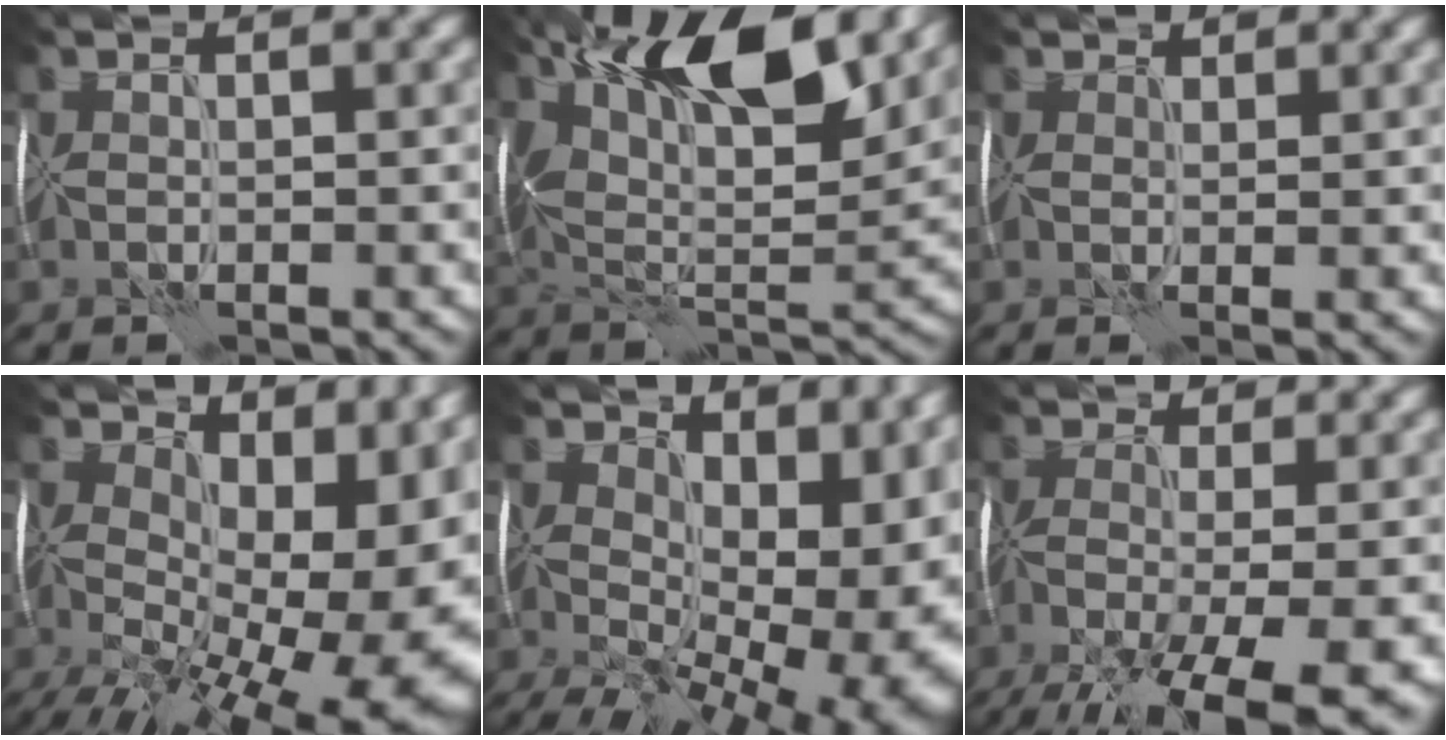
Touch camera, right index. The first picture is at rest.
{"total": 13.6, "force": [6.8, 5.6, 10.4], "torque": [-0.185, 0.015, 0.114]}
{"total": 2.5, "force": [1.7, 1.3, 1.4], "torque": [-0.028, 0.009, 0.013]}
{"total": 18.1, "force": [0.0, 10.8, 14.6], "torque": [-0.194, -0.012, 0.033]}
{"total": 16.8, "force": [1.2, 9.8, 13.5], "torque": [-0.187, -0.009, 0.046]}
{"total": 13.6, "force": [-8.4, 5.1, 9.4], "torque": [-0.174, -0.030, -0.103]}